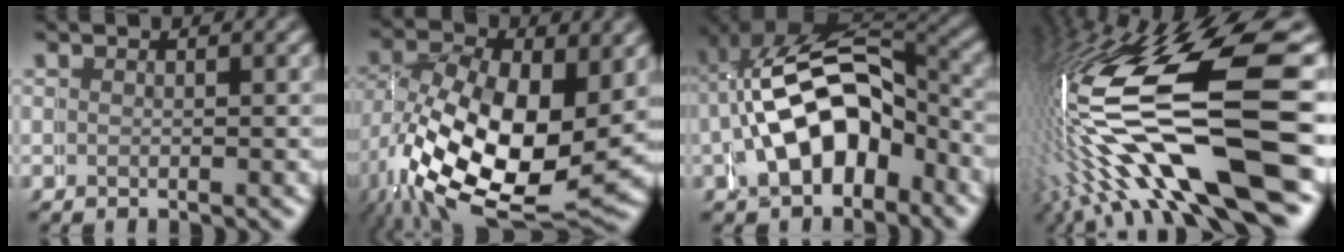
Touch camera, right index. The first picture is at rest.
{"total": 12.9, "force": [-1.0, 9.1, 9.1], "torque": [-0.201, -0.073, 0.019]}
{"total": 10.1, "force": [-1.6, 7.8, 6.2], "torque": [-0.142, -0.027, -0.014]}
{"total": 14.6, "force": [0.0, 6.1, 13.3], "torque": [-0.251, -0.019, 0.016]}